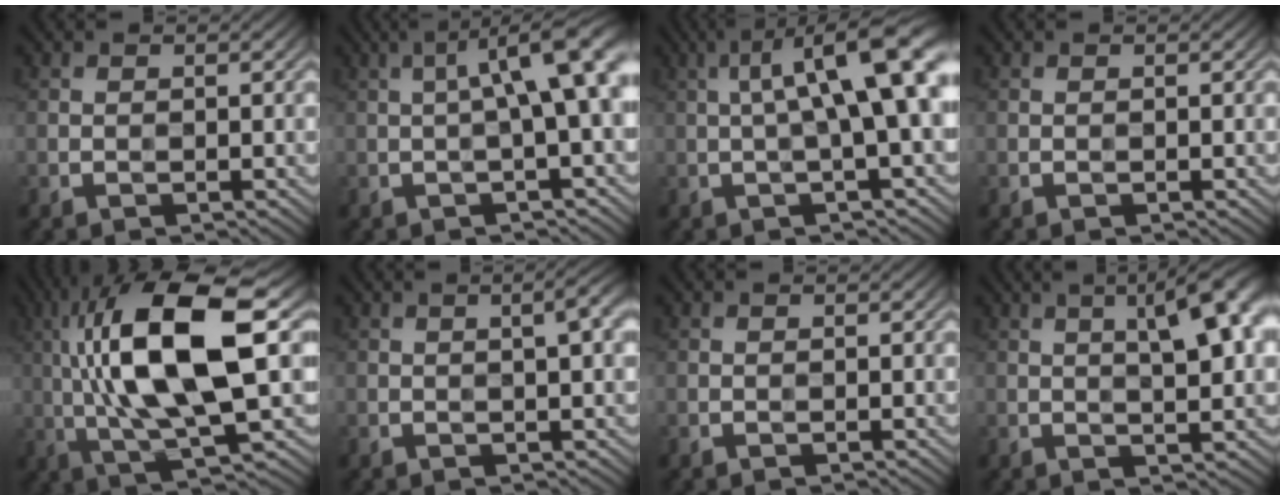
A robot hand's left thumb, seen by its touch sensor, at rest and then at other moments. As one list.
[{"total": 9.2, "force": [0.6, 2.1, 8.9], "torque": [-0.123, 0.021, 0.002]}, {"total": 12.0, "force": [1.8, 3.0, 11.5], "torque": [-0.168, 0.016, 0.025]}, {"total": 0.0}, {"total": 15.7, "force": [2.4, 5.0, 14.7], "torque": [-0.283, 0.024, 0.036]}, {"total": 4.1, "force": [0.5, 0.7, 4.0], "torque": [-0.056, 0.004, 0.010]}, {"total": 0.0}, {"total": 10.0, "force": [3.4, 3.0, 8.9], "torque": [-0.103, 0.028, 0.036]}]